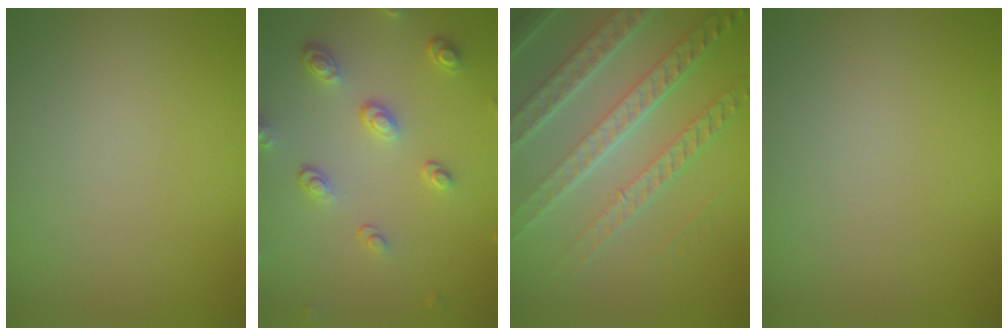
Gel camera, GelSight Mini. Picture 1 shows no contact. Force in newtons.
{"total": 3.5, "press": 2.7, "slide": 2.3}
{"total": 8.0, "press": 5.5, "slide": 5.9}
{"total": 0.0}